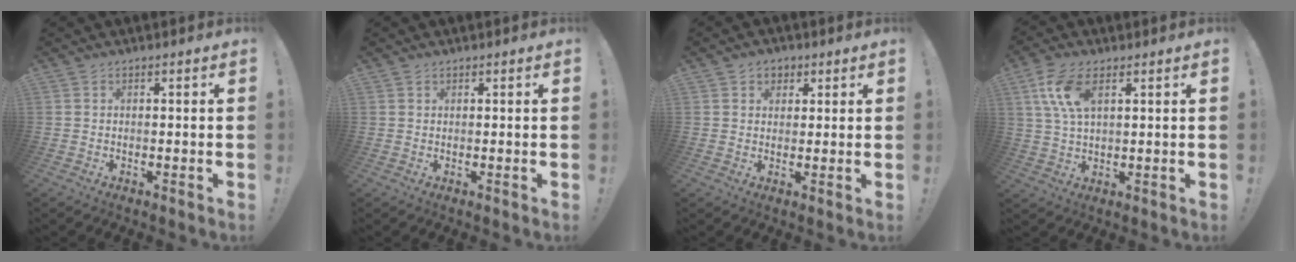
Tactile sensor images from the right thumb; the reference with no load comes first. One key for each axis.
{"total": 0.8, "fx": 0.6, "fy": 0.5, "fz": 0.1, "tx": 0.002, "ty": -0.002, "tz": 0.012}
{"total": 3.6, "fx": 1.6, "fy": 3.1, "fz": 1.1, "tx": -0.010, "ty": -0.003, "tz": 0.027}
{"total": 9.7, "fx": 3.9, "fy": 4.6, "fz": 7.6, "tx": -0.161, "ty": -0.007, "tz": 0.071}